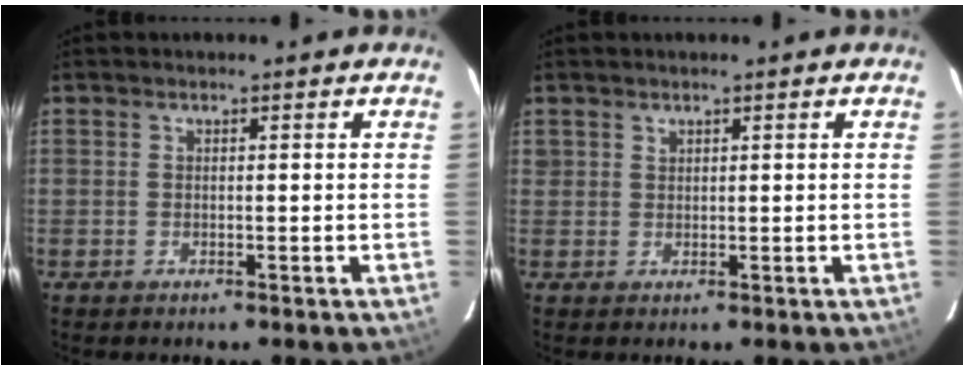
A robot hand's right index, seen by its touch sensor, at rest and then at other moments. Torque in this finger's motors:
{"motor_torque": [-0.15, 0.09, -0.04, 0.00]}